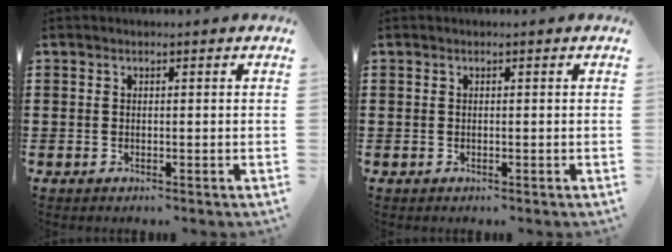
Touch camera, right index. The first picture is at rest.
{"total": 0.0}